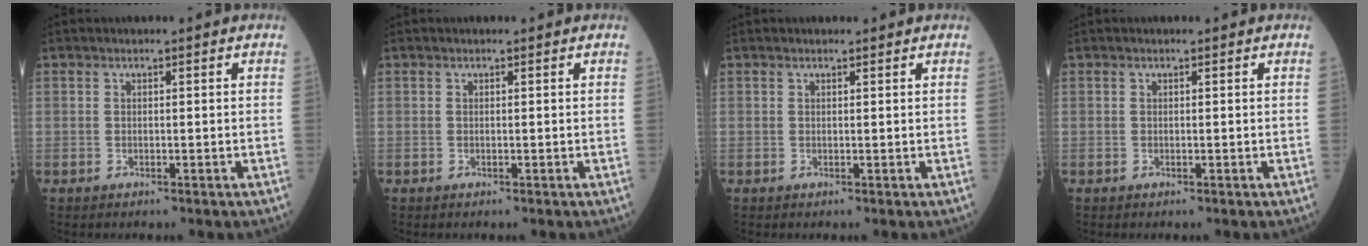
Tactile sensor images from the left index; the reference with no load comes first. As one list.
[{"total": 0.0}, {"total": 0.8, "force": [0.7, 0.1, 0.1], "torque": [-0.010, 0.004, 0.011]}, {"total": 0.0}]